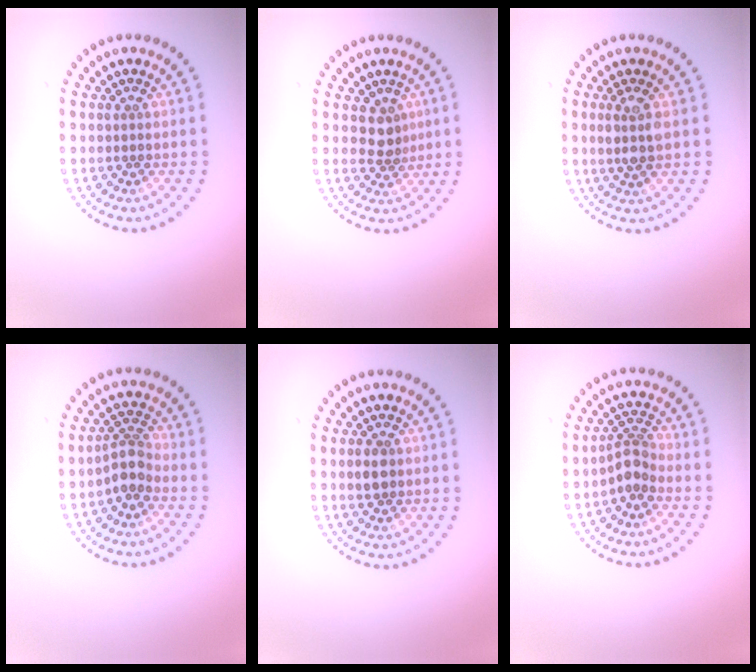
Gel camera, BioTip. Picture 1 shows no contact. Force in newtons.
{"total": 2.1, "press": 1.7, "slide": 1.3}
{"total": 2.3, "press": 2.0, "slide": 1.1}
{"total": 2.5, "press": 2.0, "slide": 1.5}
{"total": 1.8, "press": 1.8, "slide": 0.3}
{"total": 2.5, "press": 1.9, "slide": 1.5}